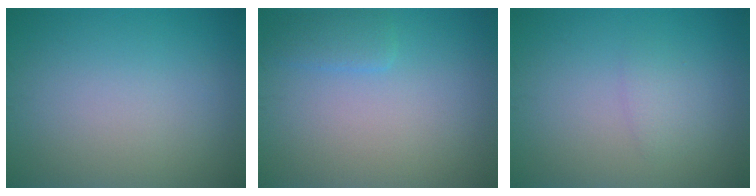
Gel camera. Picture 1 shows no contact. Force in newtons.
{"total": 1.6, "press": 1.5, "slide": 0.2}
{"total": 1.2, "press": 1.2, "slide": 0.2}